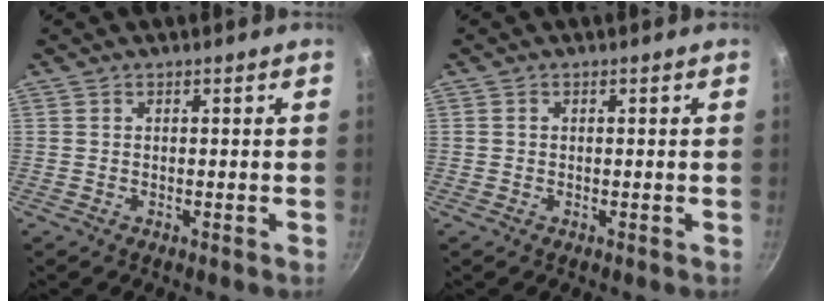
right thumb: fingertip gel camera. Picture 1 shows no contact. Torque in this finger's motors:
{"motor_torque": [-0.31, 0.31, -0.09, 0.09, 0.00]}